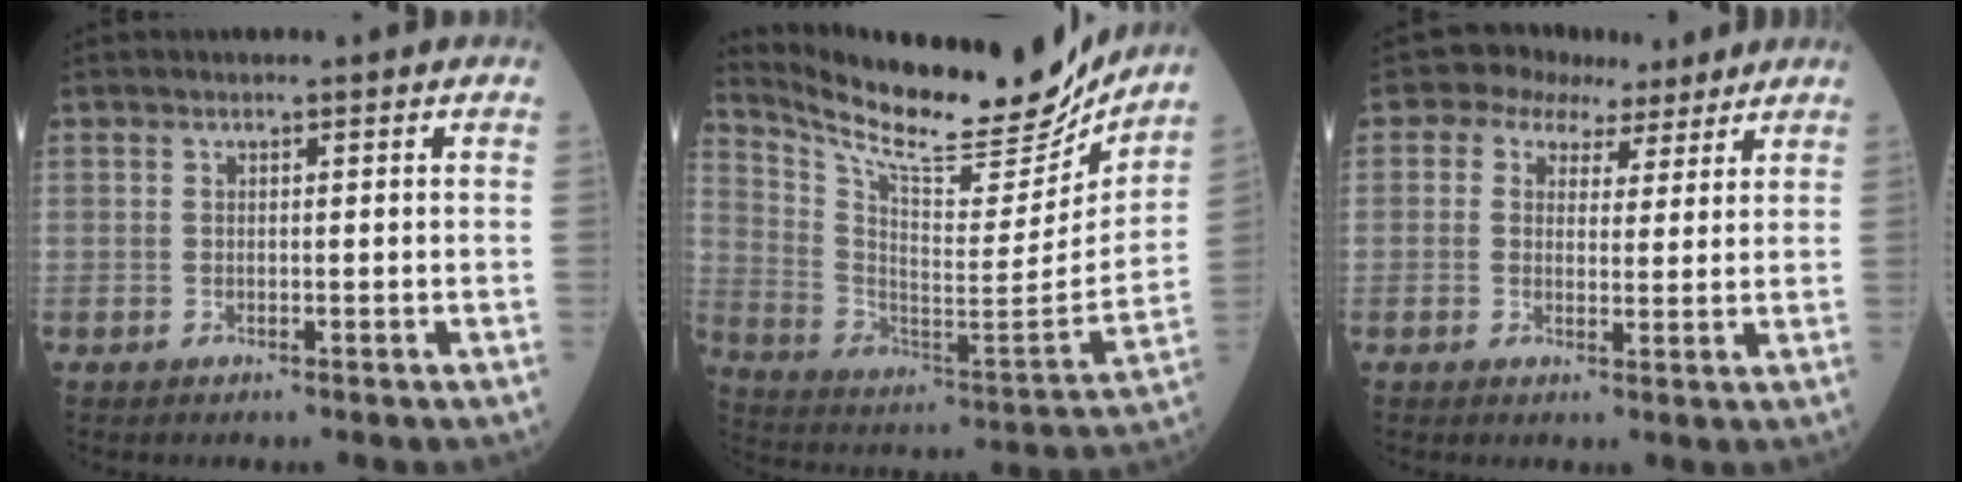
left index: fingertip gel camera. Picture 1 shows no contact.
{"total": 23.4, "force": [20.7, 4.4, 9.9], "torque": [-0.185, -0.045, 0.317]}
{"total": 5.7, "force": [3.7, 4.1, 1.5], "torque": [-0.019, 0.031, 0.054]}